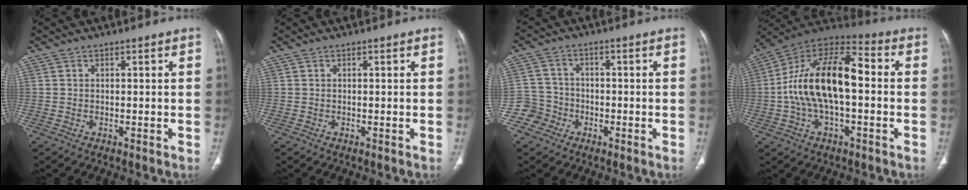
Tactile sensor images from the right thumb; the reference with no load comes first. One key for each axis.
{"total": 0.0}
{"total": 5.1, "fx": -2.5, "fy": 4.4, "fz": -0.4, "tx": 0.036, "ty": 0.026, "tz": -0.052}
{"total": 19.1, "fx": -0.6, "fy": 9.2, "fz": 16.8, "tx": -0.303, "ty": 0.044, "tz": -0.017}